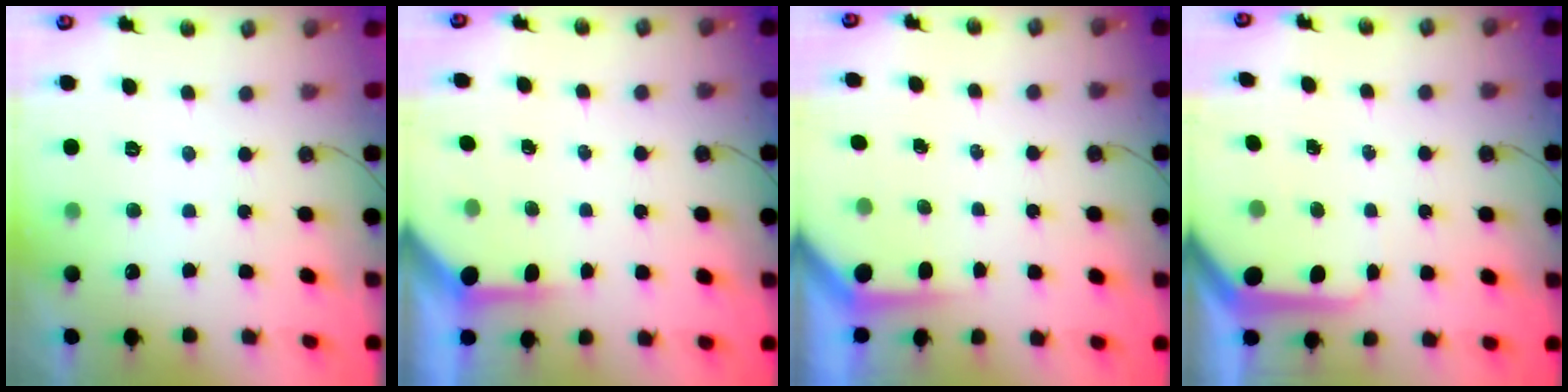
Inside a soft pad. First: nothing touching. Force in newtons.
{"total": 3.9, "press": 3.8, "slide": 0.3}
{"total": 3.8, "press": 3.8, "slide": 0.4}
{"total": 6.7, "press": 6.7, "slide": 0.7}